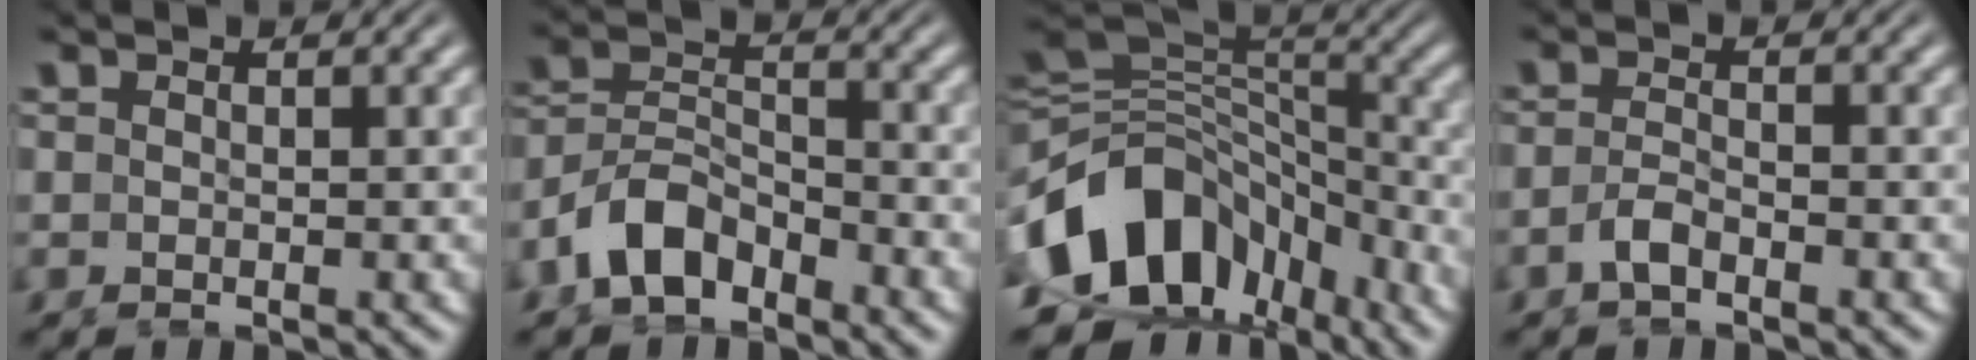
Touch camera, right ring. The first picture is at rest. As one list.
[{"total": 5.4, "force": [-3.5, 3.2, 2.4], "torque": [-0.051, -0.014, -0.058]}, {"total": 13.2, "force": [-5.0, 9.4, 7.9], "torque": [-0.145, -0.034, -0.073]}, {"total": 1.9, "force": [-1.6, 0.1, 1.0], "torque": [-0.017, -0.004, -0.026]}]